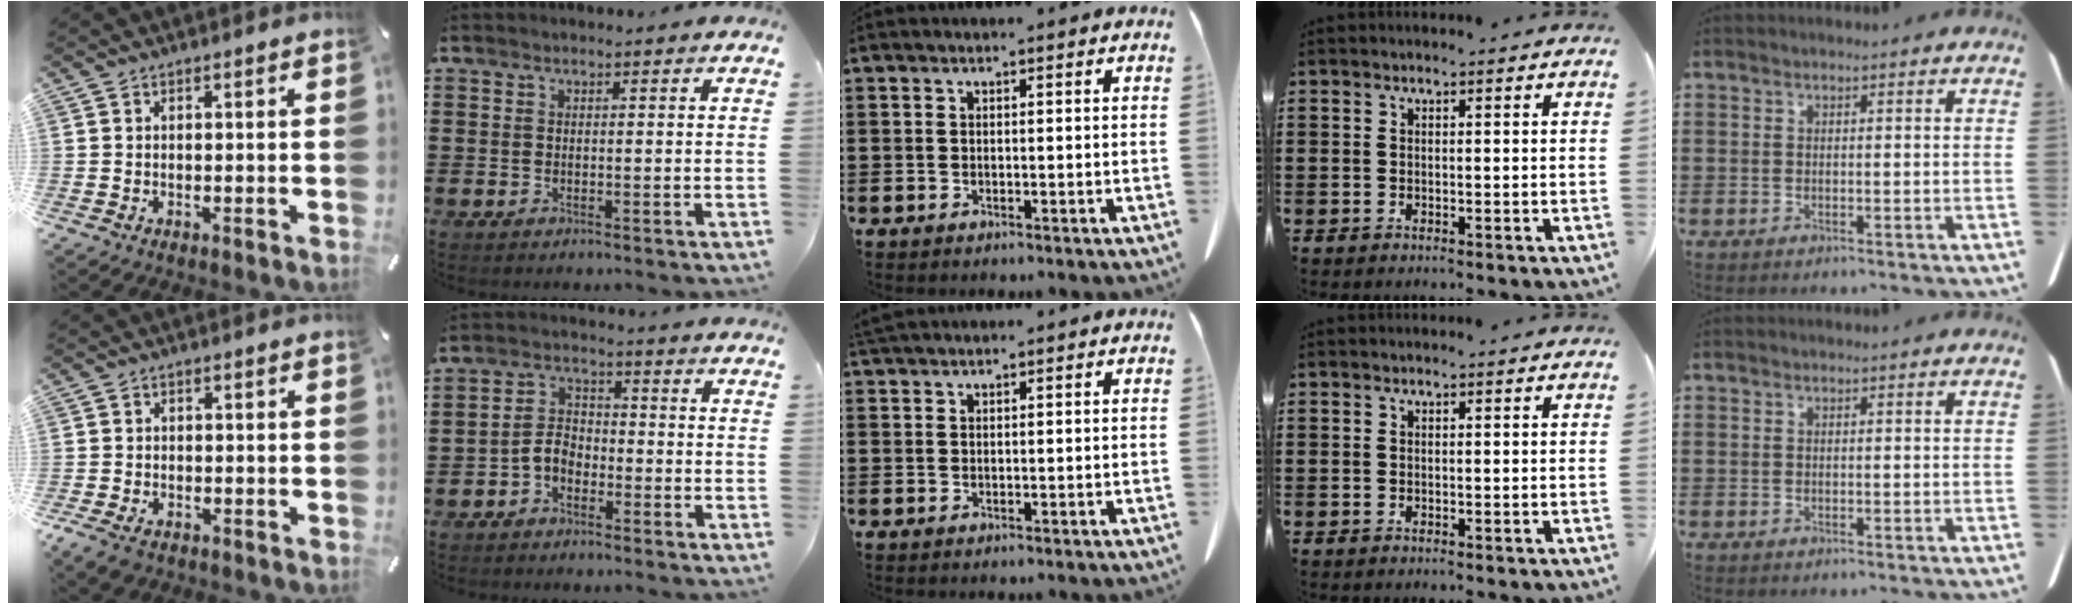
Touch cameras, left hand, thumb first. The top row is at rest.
{"thumb": {"total": 3.6, "force": [-2.3, 2.2, 1.6], "torque": [-0.047, 0.006, -0.048]}, "index": {"total": 3.8, "force": [-2.3, 2.2, 2.1], "torque": [-0.055, 0.006, -0.052]}, "middle": {"total": 1.1, "force": [1.0, 0.1, 0.4], "torque": [-0.010, -0.002, 0.021]}}